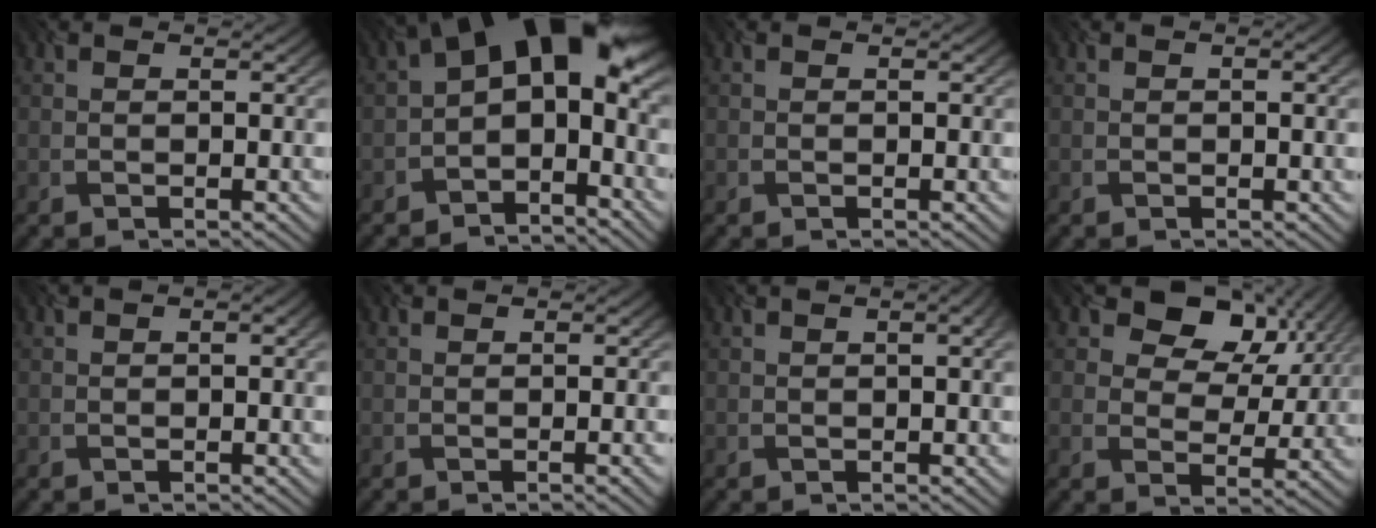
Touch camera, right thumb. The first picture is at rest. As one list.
[{"total": 13.2, "force": [0.3, 7.5, 10.9], "torque": [-0.170, 0.012, -0.005]}, {"total": 0.0}, {"total": 1.5, "force": [0.3, 0.5, 1.4], "torque": [-0.013, -0.002, -0.002]}, {"total": 1.2, "force": [-0.1, 0.5, 1.1], "torque": [-0.011, 0.000, -0.005]}, {"total": 2.3, "force": [-0.5, 0.8, 2.1], "torque": [-0.012, 0.007, -0.016]}, {"total": 3.2, "force": [0.6, 1.3, 2.9], "torque": [-0.027, 0.014, -0.006]}, {"total": 8.6, "force": [4.7, 5.7, 4.4], "torque": [-0.072, -0.002, 0.076]}]